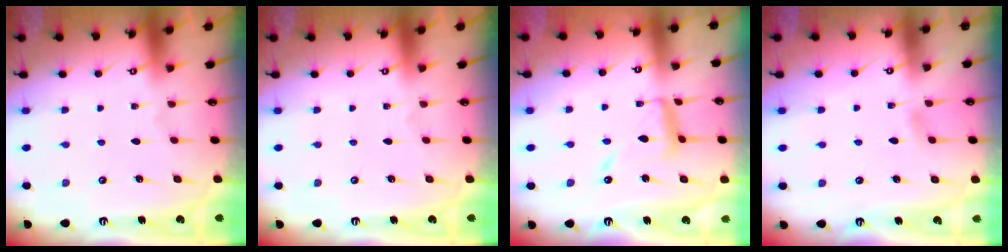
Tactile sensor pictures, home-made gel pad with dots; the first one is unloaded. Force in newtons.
{"total": 0.0}
{"total": 12.2, "press": 12.1, "slide": 1.2}
{"total": 3.5, "press": 3.4, "slide": 0.6}